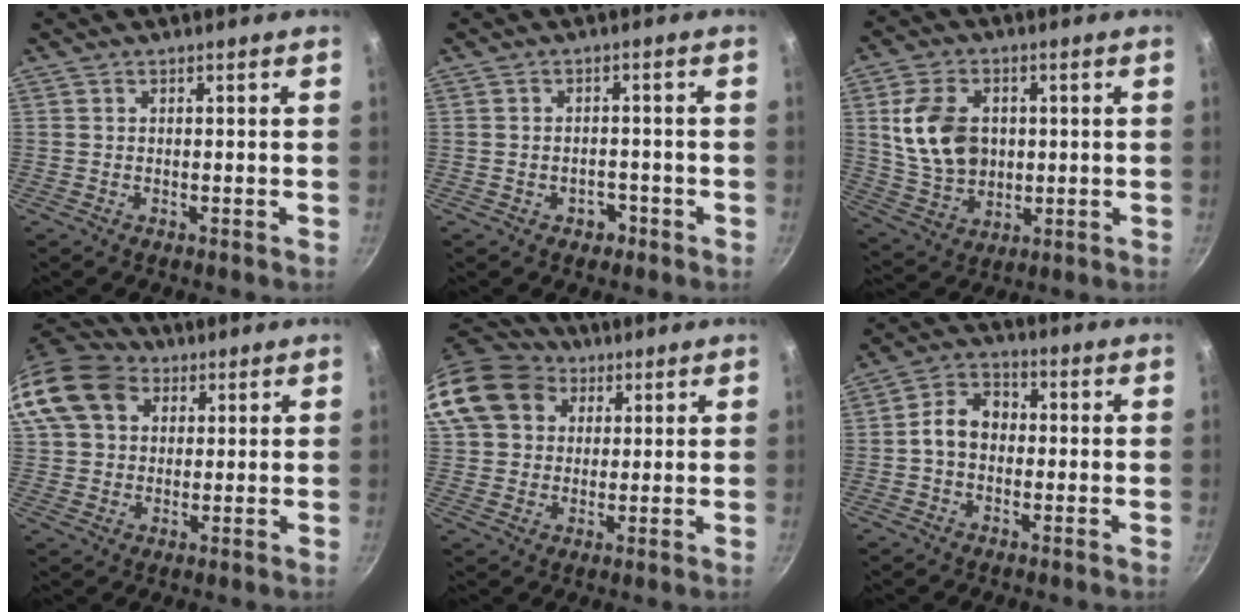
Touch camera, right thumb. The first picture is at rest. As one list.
[{"total": 2.9, "force": [-1.5, 2.1, 1.3], "torque": [-0.004, 0.018, -0.014]}, {"total": 13.2, "force": [1.9, 9.8, 8.6], "torque": [-0.141, -0.007, 0.043]}, {"total": 16.9, "force": [6.4, 12.9, 9.0], "torque": [-0.174, 0.022, 0.109]}, {"total": 17.3, "force": [7.1, 13.7, 8.0], "torque": [-0.152, 0.018, 0.126]}, {"total": 7.8, "force": [-0.1, 6.0, 5.0], "torque": [-0.061, 0.026, -0.017]}]